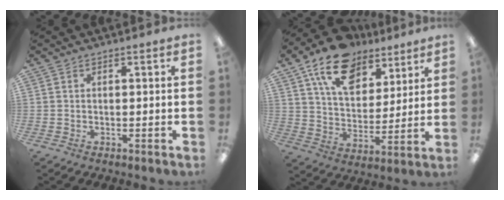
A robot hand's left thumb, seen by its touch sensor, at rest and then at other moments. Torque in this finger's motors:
{"motor_torque": [0.32, 0.36, 1.67, -1.10, 0.40]}